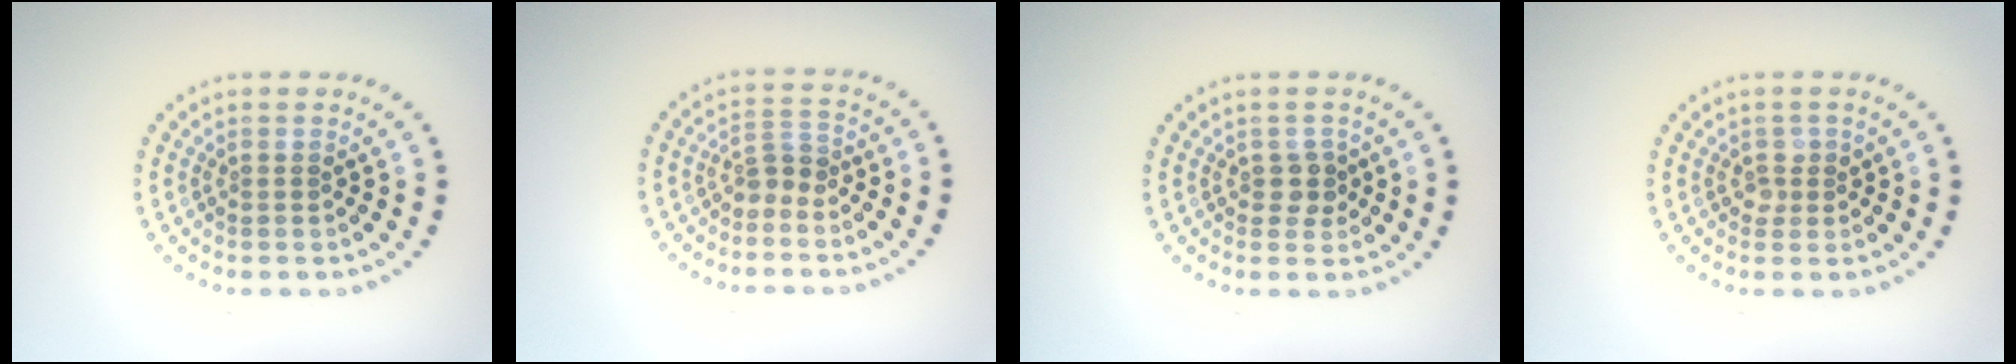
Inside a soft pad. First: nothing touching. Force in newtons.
{"total": 1.8, "press": 1.3, "slide": 1.2}
{"total": 1.4, "press": 1.4, "slide": 0.5}
{"total": 1.2, "press": 1.1, "slide": 0.5}